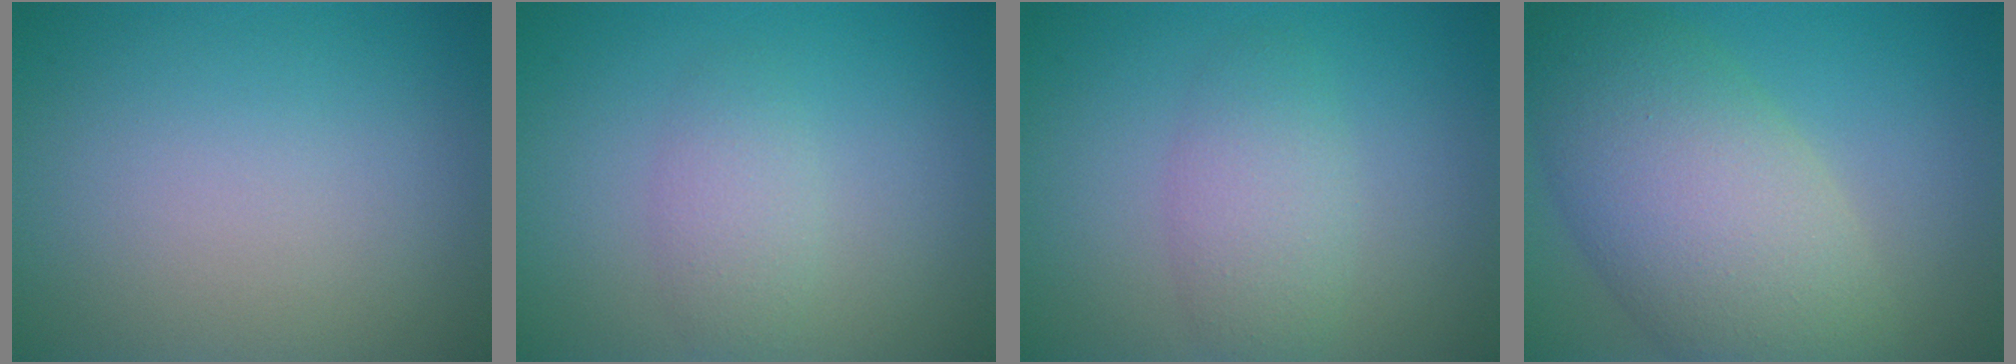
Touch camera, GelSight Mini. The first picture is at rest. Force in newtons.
{"total": 2.0, "press": 2.0, "slide": 0.0}
{"total": 3.1, "press": 3.1, "slide": 0.1}
{"total": 9.9, "press": 9.9, "slide": 0.7}